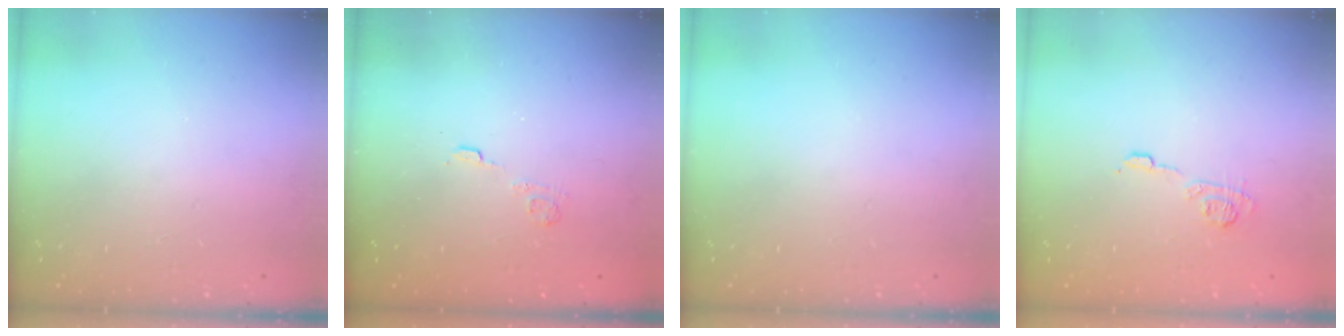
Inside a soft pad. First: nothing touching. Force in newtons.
{"total": 2.7, "press": 2.3, "slide": 1.4}
{"total": 0.0}
{"total": 7.7, "press": 7.6, "slide": 1.2}